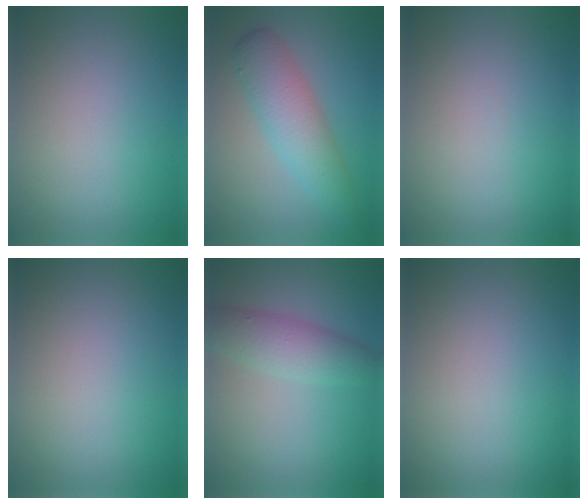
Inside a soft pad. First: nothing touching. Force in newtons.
{"total": 4.7, "press": 4.7, "slide": 0.2}
{"total": 0.0}
{"total": 0.0}
{"total": 3.8, "press": 3.8, "slide": 0.1}
{"total": 0.0}